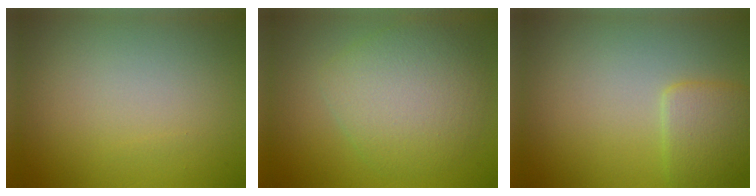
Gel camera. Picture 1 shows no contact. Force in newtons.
{"total": 5.4, "press": 5.4, "slide": 0.1}
{"total": 2.6, "press": 2.6, "slide": 0.1}